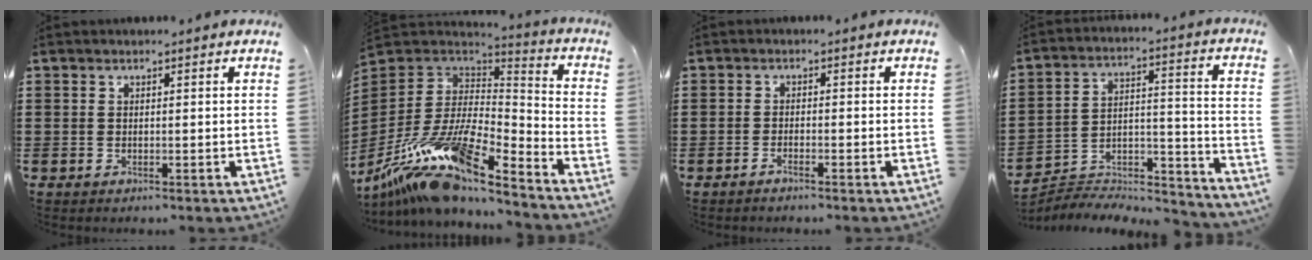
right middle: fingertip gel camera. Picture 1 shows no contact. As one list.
[{"total": 13.9, "force": [-9.7, 3.4, 9.4], "torque": [-0.213, -0.007, -0.193]}, {"total": 1.2, "force": [-1.1, -0.1, 0.6], "torque": [-0.012, -0.004, -0.019]}, {"total": 5.0, "force": [-4.9, 0.7, 0.2], "torque": [-0.002, -0.003, -0.103]}]